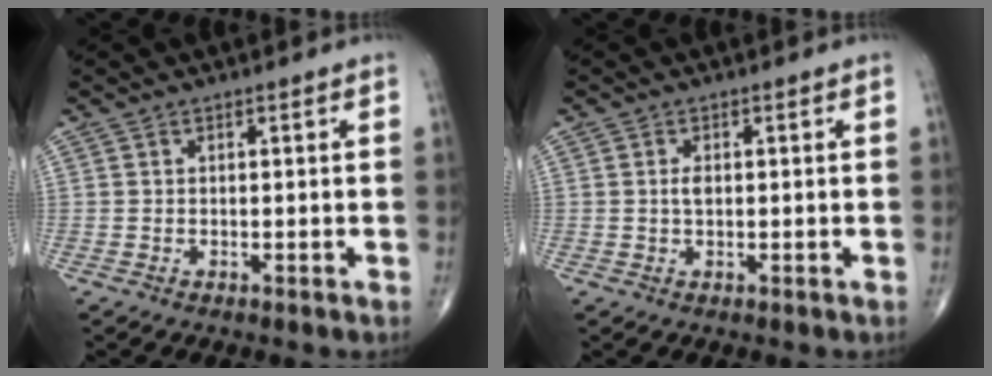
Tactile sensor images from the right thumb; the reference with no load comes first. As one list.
[{"total": 1.6, "force": [0.1, 0.9, 1.3], "torque": [-0.025, 0.000, 0.001]}]